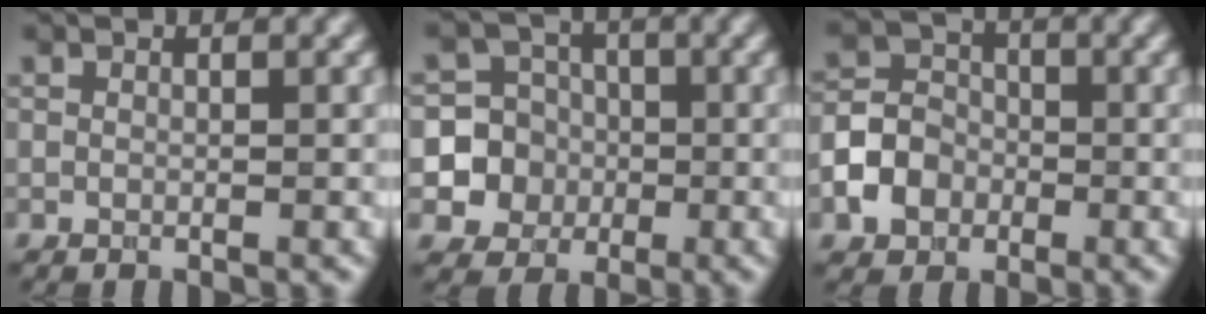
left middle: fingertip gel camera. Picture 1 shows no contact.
{"total": 7.2, "force": [-1.5, 6.9, 1.2], "torque": [-0.014, 0.012, -0.046]}
{"total": 4.1, "force": [-1.6, 3.3, 1.8], "torque": [-0.035, 0.006, -0.034]}